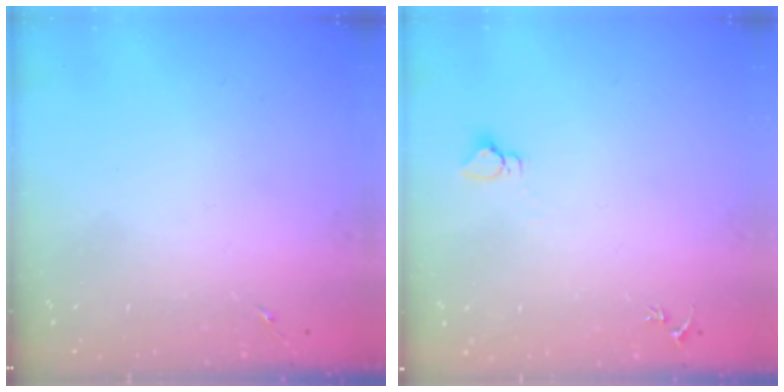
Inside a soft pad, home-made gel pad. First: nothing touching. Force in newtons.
{"total": 2.8, "press": 2.8, "slide": 0.2}